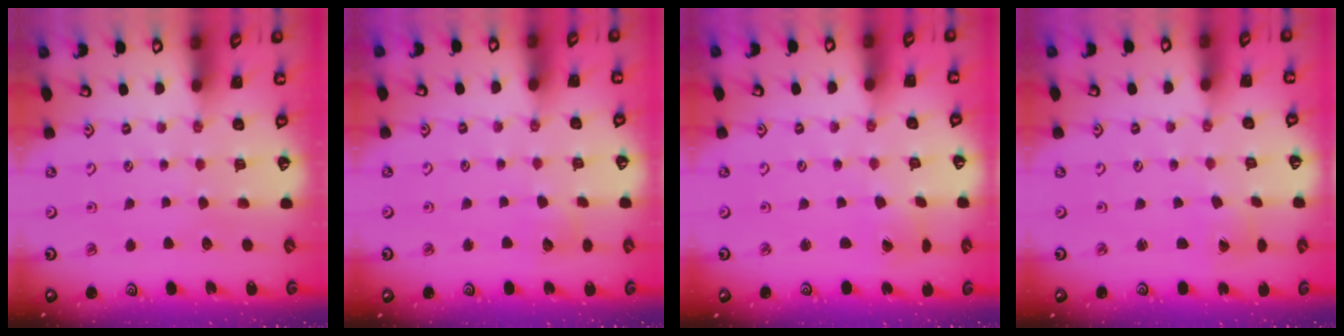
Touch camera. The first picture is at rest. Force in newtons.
{"total": 5.7, "press": 5.6, "slide": 0.5}
{"total": 1.4, "press": 1.4, "slide": 0.3}
{"total": 1.5, "press": 1.5, "slide": 0.1}